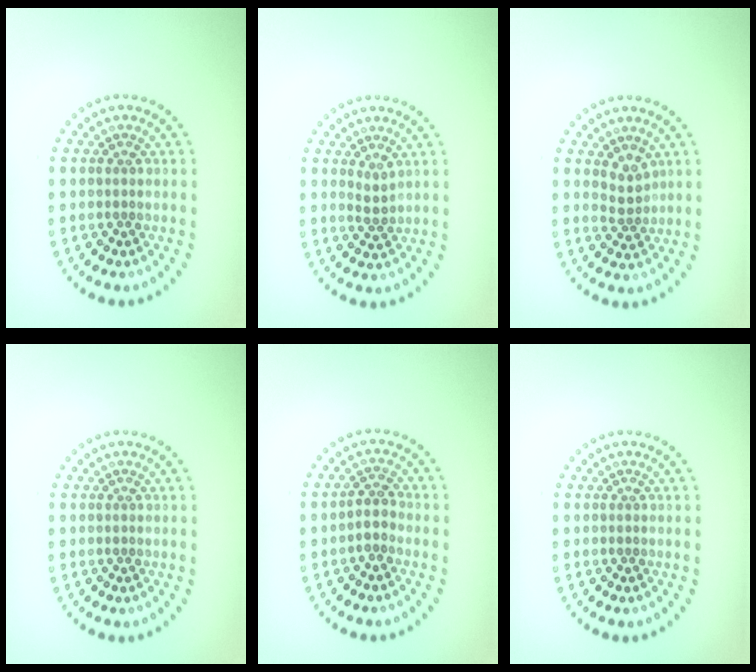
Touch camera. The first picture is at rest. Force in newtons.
{"total": 1.0, "press": 0.8, "slide": 0.6}
{"total": 1.9, "press": 1.4, "slide": 1.2}
{"total": 0.0}
{"total": 1.6, "press": 1.2, "slide": 1.0}
{"total": 0.0}